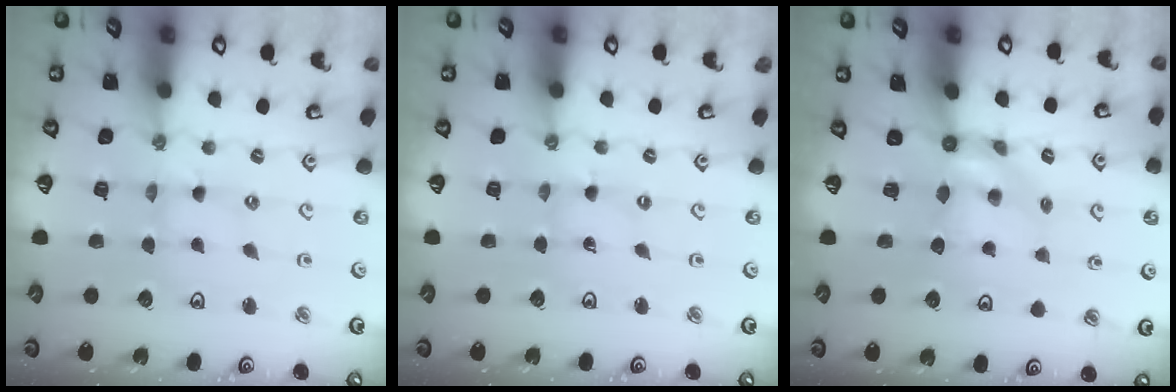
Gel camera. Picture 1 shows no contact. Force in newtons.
{"total": 0.0}
{"total": 5.5, "press": 5.5, "slide": 0.2}